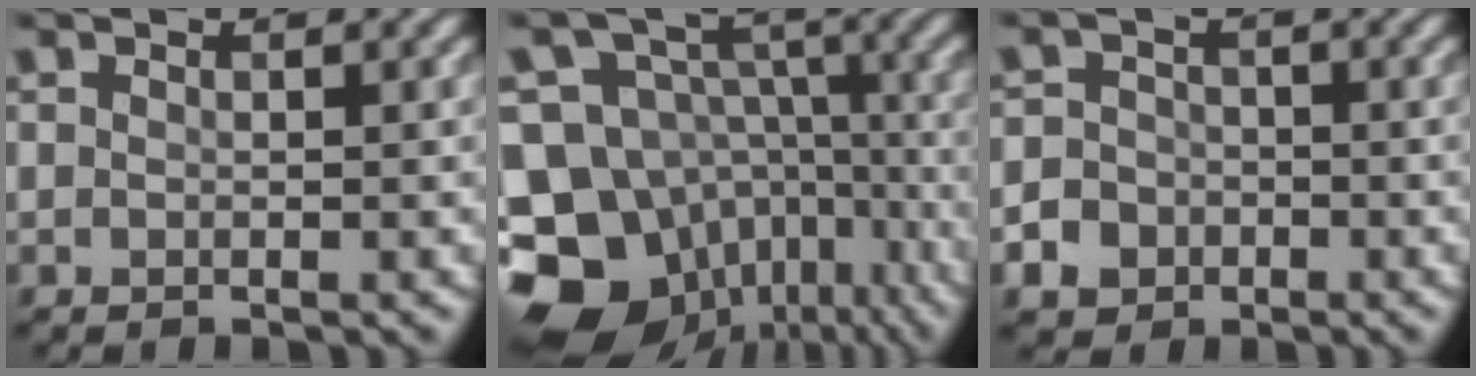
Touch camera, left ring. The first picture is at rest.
{"total": 18.0, "force": [-9.0, 13.4, 8.0], "torque": [-0.167, -0.019, -0.112]}
{"total": 4.2, "force": [-2.1, 3.5, 0.9], "torque": [0.004, -0.007, -0.052]}